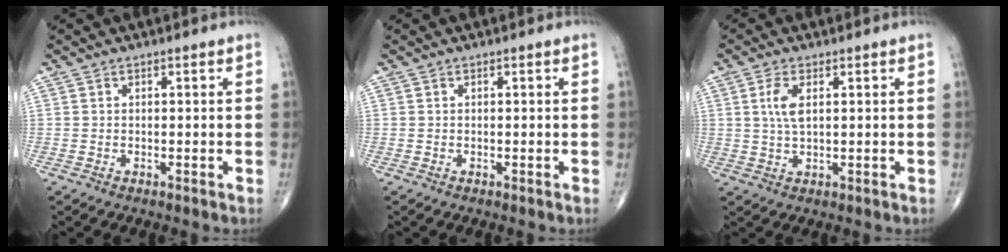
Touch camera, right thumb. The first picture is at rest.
{"total": 0.0}
{"total": 4.3, "force": [1.2, 1.8, 3.7], "torque": [-0.081, -0.001, 0.025]}